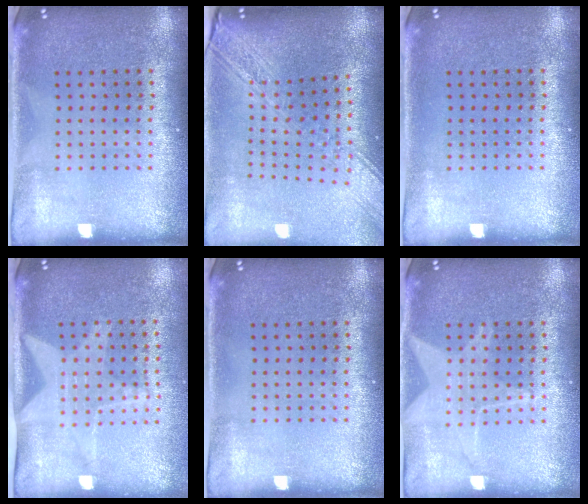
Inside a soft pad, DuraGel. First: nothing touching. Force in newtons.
{"total": 2.8, "press": 2.2, "slide": 1.7}
{"total": 0.0}
{"total": 1.9, "press": 1.5, "slide": 1.1}
{"total": 0.0}
{"total": 2.3, "press": 2.3, "slide": 0.3}